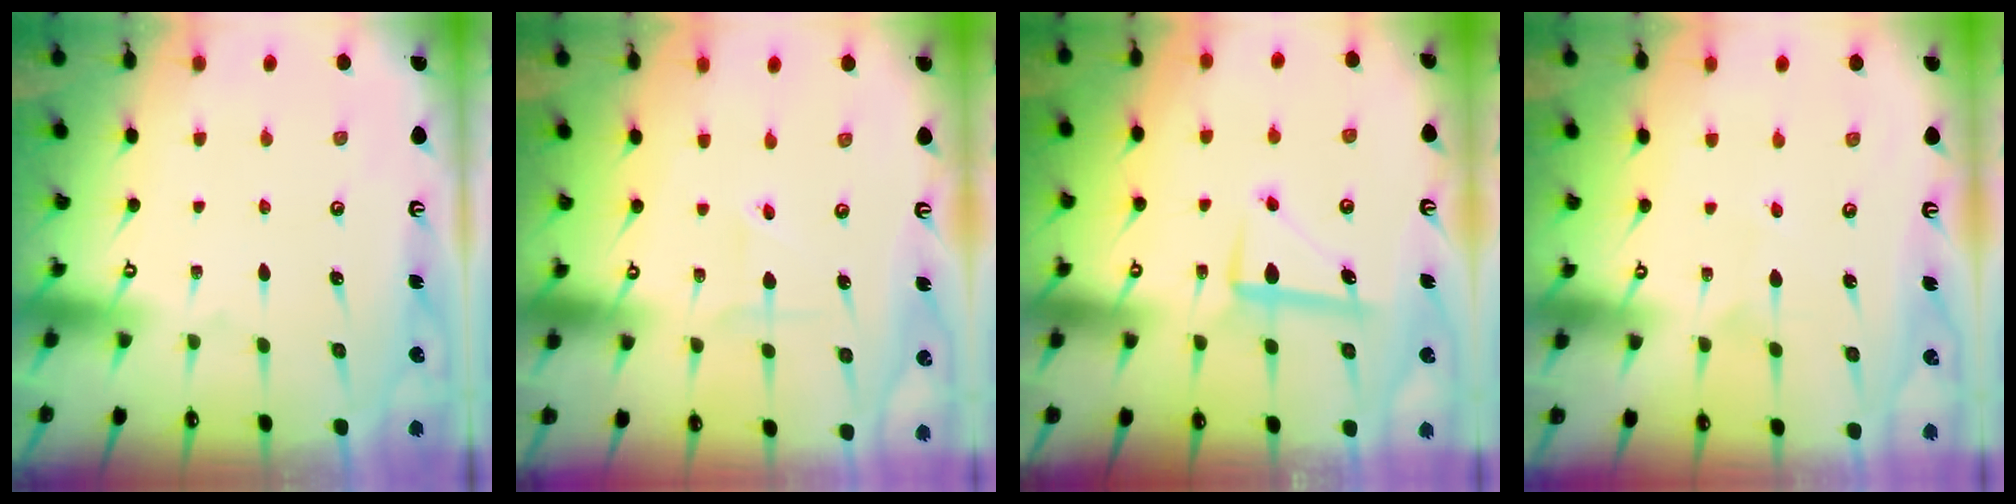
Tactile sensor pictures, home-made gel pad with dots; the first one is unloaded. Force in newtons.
{"total": 1.8, "press": 1.8, "slide": 0.1}
{"total": 8.1, "press": 8.0, "slide": 1.6}
{"total": 2.9, "press": 2.9, "slide": 0.4}